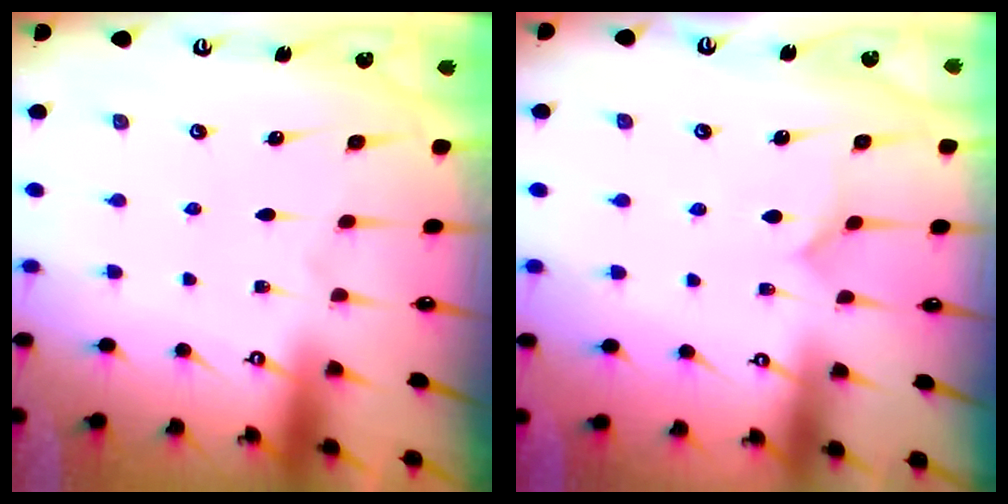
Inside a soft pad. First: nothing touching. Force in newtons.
{"total": 2.8, "press": 2.8, "slide": 0.3}